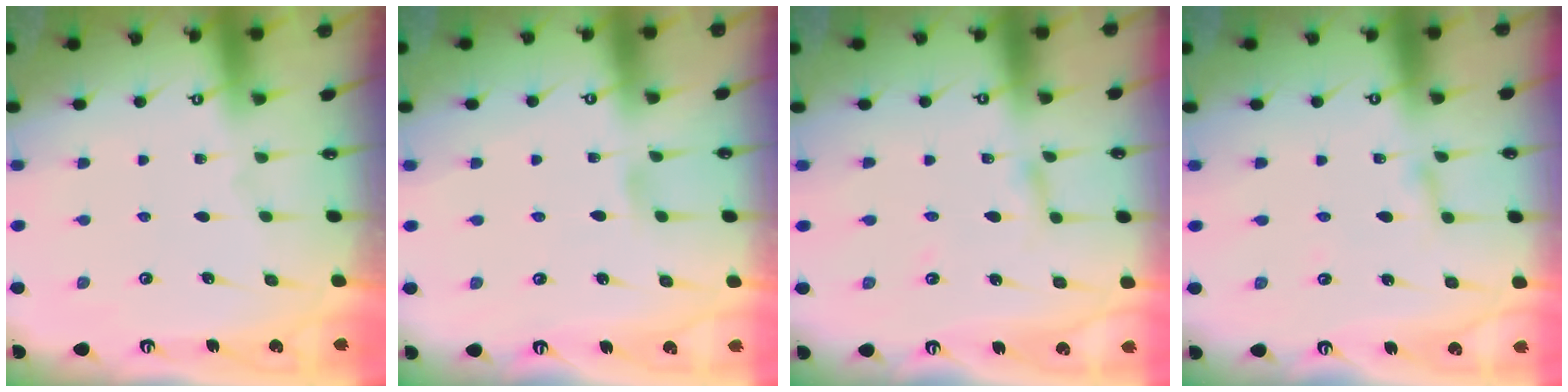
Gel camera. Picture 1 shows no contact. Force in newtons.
{"total": 2.8, "press": 2.7, "slide": 0.5}
{"total": 2.4, "press": 2.4, "slide": 0.2}
{"total": 1.8, "press": 1.7, "slide": 0.2}